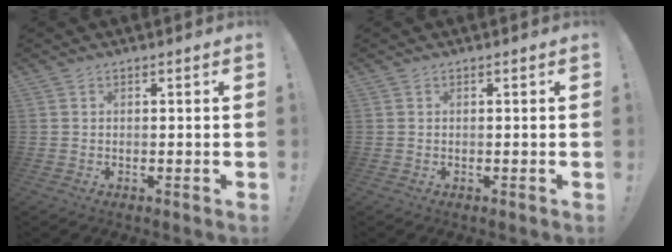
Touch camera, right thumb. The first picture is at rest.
{"total": 0.0}